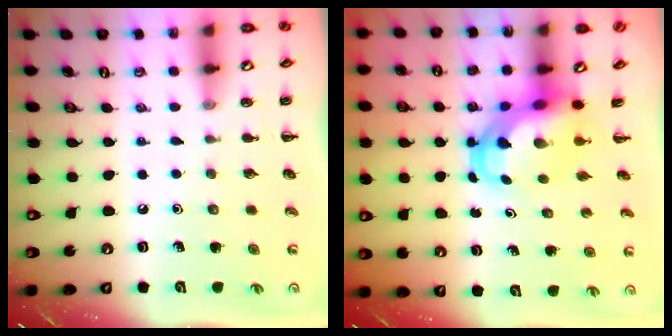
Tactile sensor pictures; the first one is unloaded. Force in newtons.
{"total": 5.7, "press": 5.6, "slide": 1.3}